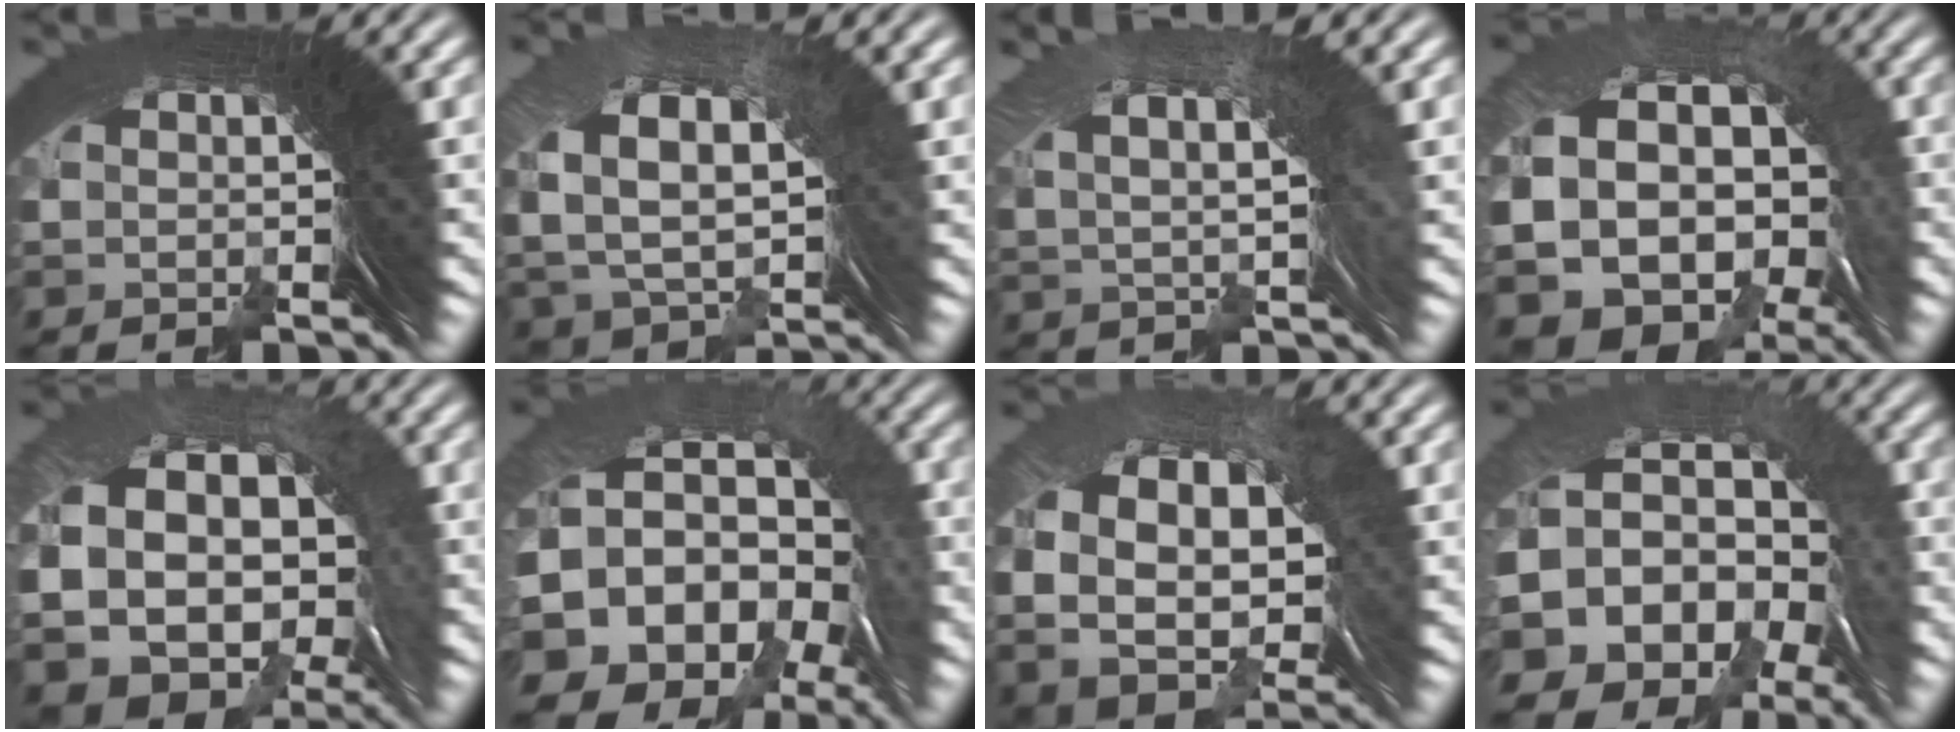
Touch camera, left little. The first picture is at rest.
{"total": 6.4, "force": [0.1, 4.4, 4.6], "torque": [-0.112, -0.017, 0.018]}
{"total": 4.7, "force": [2.1, 1.5, 4.0], "torque": [-0.049, 0.023, 0.032]}
{"total": 15.5, "force": [-2.7, 12.1, 9.4], "torque": [-0.226, -0.065, -0.031]}
{"total": 14.0, "force": [-2.3, 10.5, 9.1], "torque": [-0.205, -0.065, -0.015]}
{"total": 17.0, "force": [-2.1, 12.7, 11.1], "torque": [-0.214, -0.040, -0.034]}
{"total": 10.3, "force": [-0.2, 7.3, 7.2], "torque": [-0.143, -0.021, 0.005]}
{"total": 15.4, "force": [-1.9, 11.7, 9.9], "torque": [-0.194, -0.035, -0.031]}